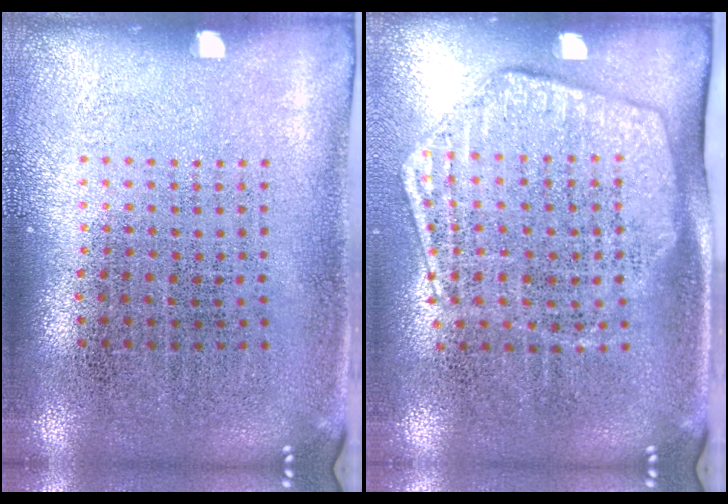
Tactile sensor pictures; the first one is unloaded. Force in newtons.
{"total": 1.9, "press": 1.6, "slide": 1.1}